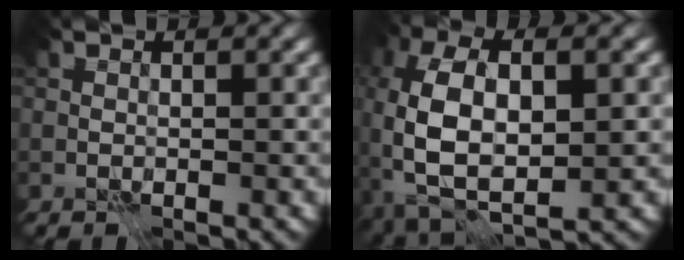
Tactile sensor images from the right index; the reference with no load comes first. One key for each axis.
{"total": 10.5, "fx": -1.0, "fy": 5.7, "fz": 8.8, "tx": -0.188, "ty": -0.004, "tz": -0.017}